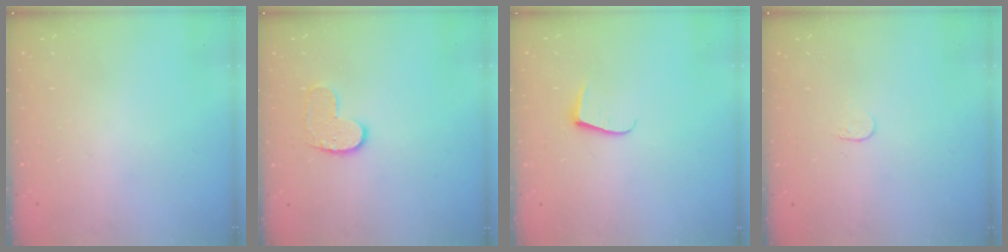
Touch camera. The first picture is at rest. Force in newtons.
{"total": 7.9, "press": 7.9, "slide": 0.3}
{"total": 5.4, "press": 5.4, "slide": 0.5}
{"total": 3.7, "press": 3.6, "slide": 0.3}